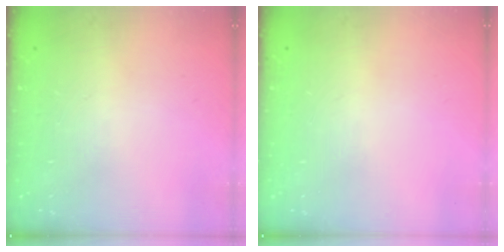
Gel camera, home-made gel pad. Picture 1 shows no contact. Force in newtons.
{"total": 0.0}